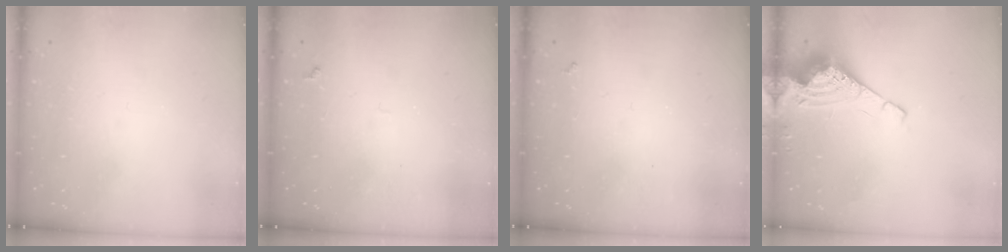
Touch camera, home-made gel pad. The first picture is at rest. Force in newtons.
{"total": 4.9, "press": 4.8, "slide": 0.4}
{"total": 1.9, "press": 1.9, "slide": 0.4}
{"total": 9.0, "press": 9.0, "slide": 1.1}